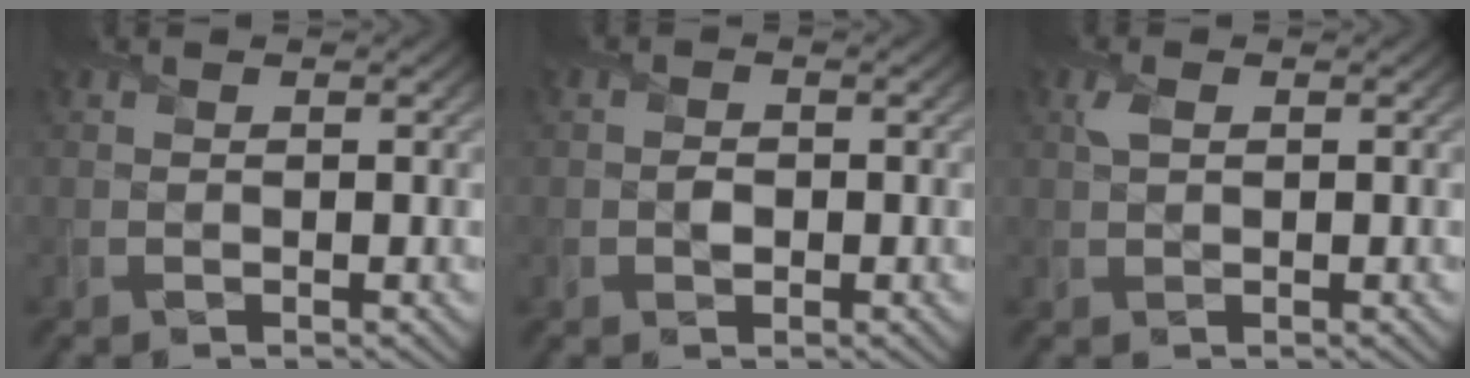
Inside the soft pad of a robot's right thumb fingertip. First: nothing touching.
{"total": 1.1, "force": [-0.4, 0.9, 0.6], "torque": [-0.010, -0.002, -0.010]}
{"total": 1.1, "force": [0.5, 0.5, 0.9], "torque": [-0.025, 0.004, 0.007]}